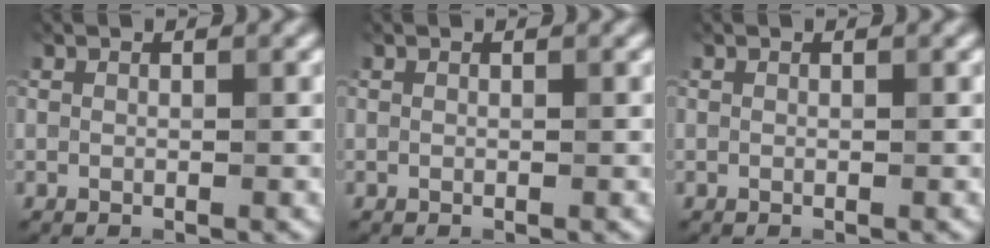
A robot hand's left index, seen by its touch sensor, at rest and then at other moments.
{"total": 0.0}
{"total": 0.0}